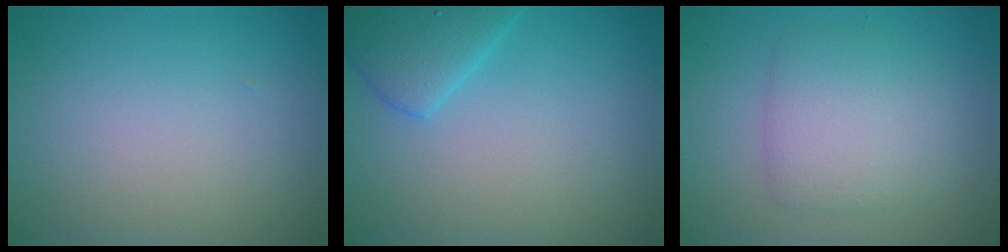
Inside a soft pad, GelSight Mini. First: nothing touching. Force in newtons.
{"total": 3.1, "press": 3.1, "slide": 0.3}
{"total": 3.9, "press": 3.9, "slide": 0.1}